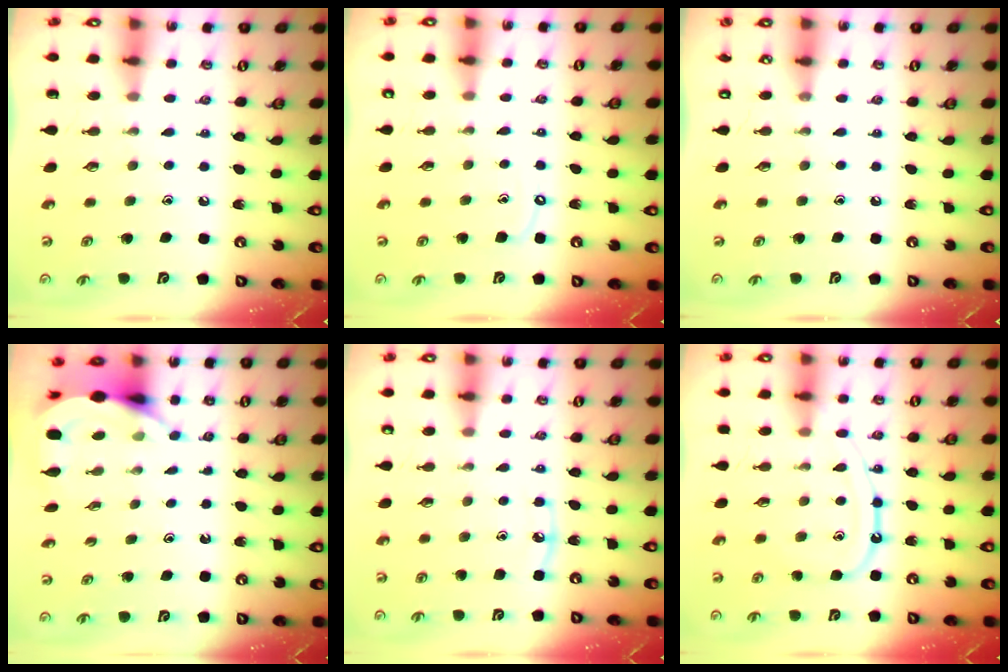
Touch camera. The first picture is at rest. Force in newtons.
{"total": 3.8, "press": 3.8, "slide": 0.6}
{"total": 0.0}
{"total": 5.8, "press": 5.8, "slide": 0.5}
{"total": 5.1, "press": 5.1, "slide": 0.4}
{"total": 11.9, "press": 11.8, "slide": 1.1}